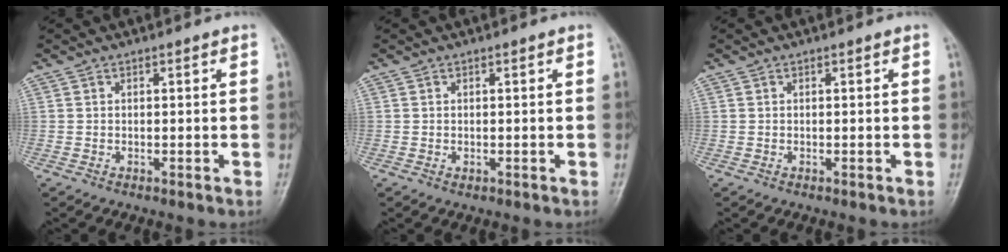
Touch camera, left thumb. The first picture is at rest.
{"total": 0.8, "force": [0.0, 0.4, 0.7], "torque": [-0.007, 0.003, 0.004]}
{"total": 0.0}